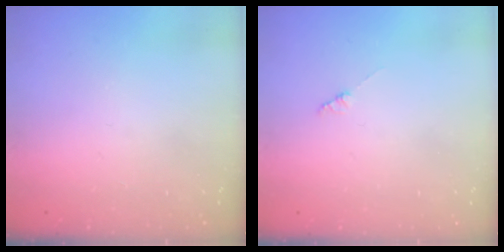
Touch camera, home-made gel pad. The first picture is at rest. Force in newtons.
{"total": 0.9, "press": 0.8, "slide": 0.2}